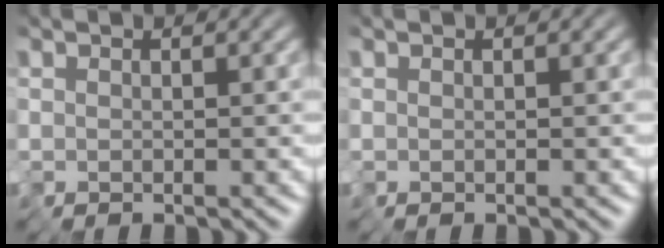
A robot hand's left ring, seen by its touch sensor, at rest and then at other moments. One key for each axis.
{"total": 0.0}